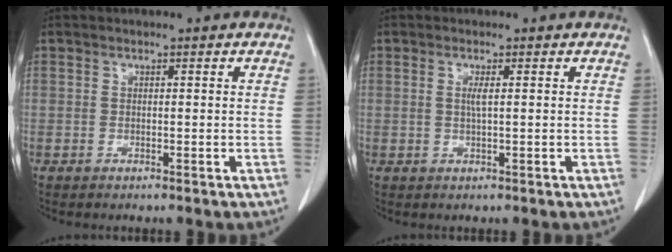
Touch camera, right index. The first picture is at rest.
{"total": 1.4, "force": [0.2, -0.1, 1.4], "torque": [-0.032, 0.000, 0.003]}